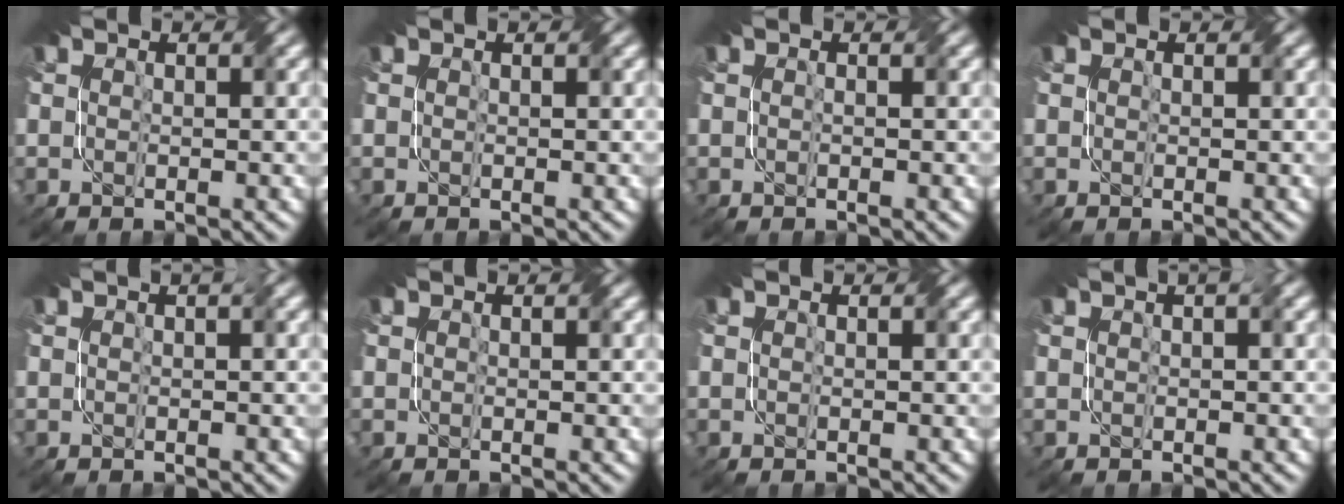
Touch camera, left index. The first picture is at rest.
{"total": 0.0}
{"total": 0.0}
{"total": 0.0}
{"total": 0.5, "force": [0.3, -0.1, 0.4], "torque": [-0.007, 0.002, 0.003]}
{"total": 0.0}
{"total": 0.0}
{"total": 0.9, "force": [0.5, 0.0, 0.7], "torque": [-0.011, 0.004, 0.005]}